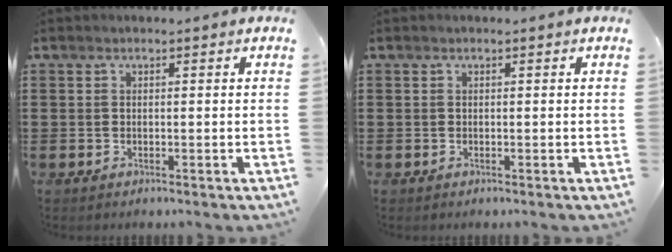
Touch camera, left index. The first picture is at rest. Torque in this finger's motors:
{"motor_torque": [0.00, 0.00, 0.00, 0.00]}